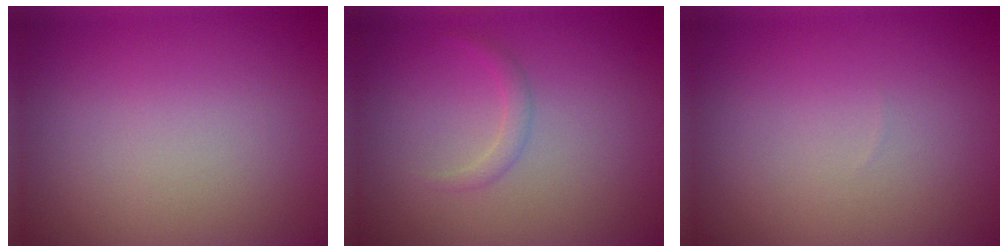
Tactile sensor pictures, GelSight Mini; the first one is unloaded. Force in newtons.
{"total": 1.0, "press": 1.0, "slide": 0.1}
{"total": 0.0}